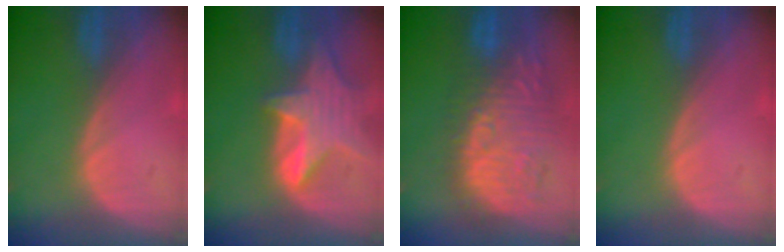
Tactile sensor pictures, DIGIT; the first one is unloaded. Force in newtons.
{"total": 8.1, "press": 7.4, "slide": 3.4}
{"total": 11.8, "press": 11.1, "slide": 4.0}
{"total": 0.0}